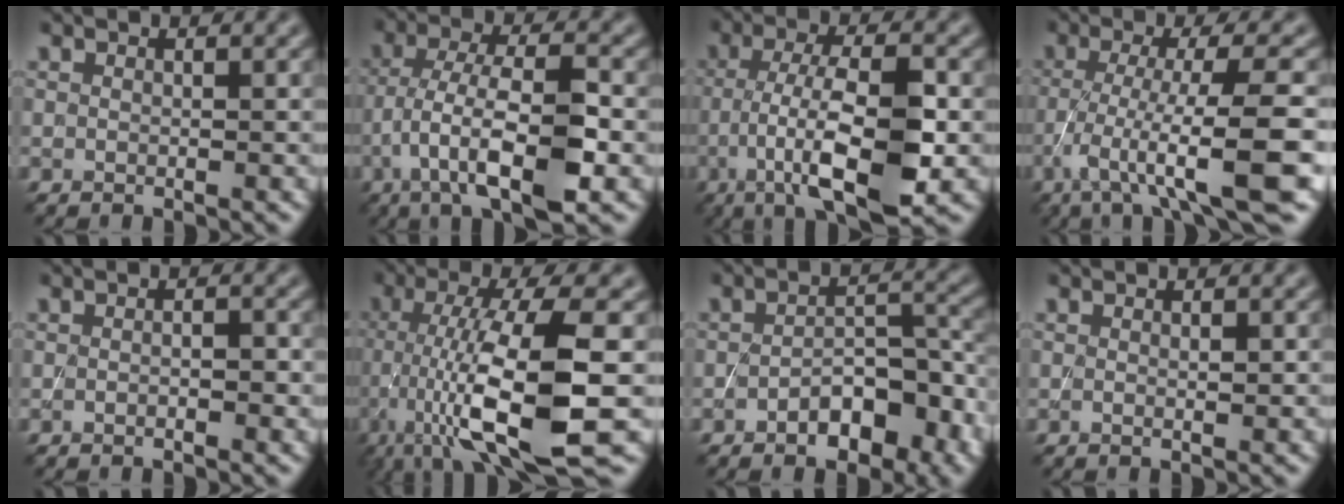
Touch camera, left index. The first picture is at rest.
{"total": 8.6, "force": [-3.1, 2.6, 7.5], "torque": [-0.144, 0.007, -0.058]}
{"total": 9.7, "force": [-3.3, 2.8, 8.7], "torque": [-0.158, 0.003, -0.057]}
{"total": 8.8, "force": [-4.1, 1.3, 7.7], "torque": [-0.135, -0.006, -0.067]}
{"total": 1.6, "force": [-0.2, 0.7, 1.4], "torque": [0.001, -0.003, -0.010]}
{"total": 12.0, "force": [-3.7, 2.9, 11.0], "torque": [-0.211, -0.010, -0.060]}
{"total": 5.6, "force": [-2.9, 2.5, 4.1], "torque": [-0.064, 0.010, -0.042]}
{"total": 0.5, "force": [0.0, 0.0, 0.5], "torque": [-0.011, -0.001, 0.001]}